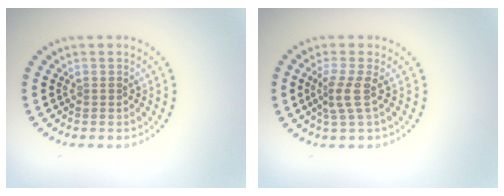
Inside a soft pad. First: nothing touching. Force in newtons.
{"total": 2.3, "press": 1.6, "slide": 1.6}